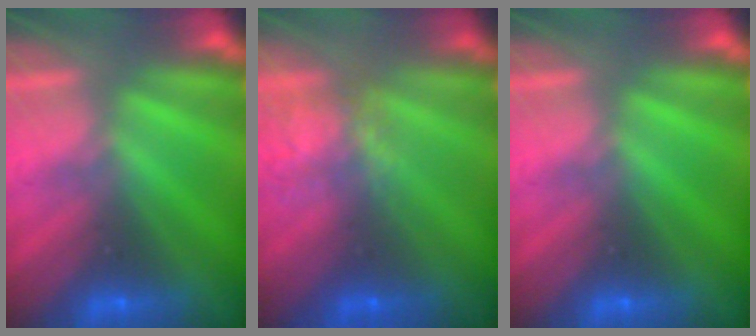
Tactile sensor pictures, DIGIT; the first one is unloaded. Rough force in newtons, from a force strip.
{"total": 4.3}
{"total": 0.0}